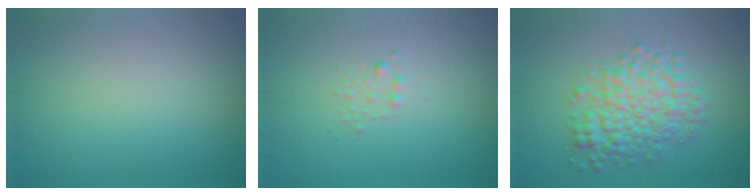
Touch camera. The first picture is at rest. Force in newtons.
{"total": 0.8, "press": 0.8, "slide": 0.0}
{"total": 5.6, "press": 5.6, "slide": 0.1}